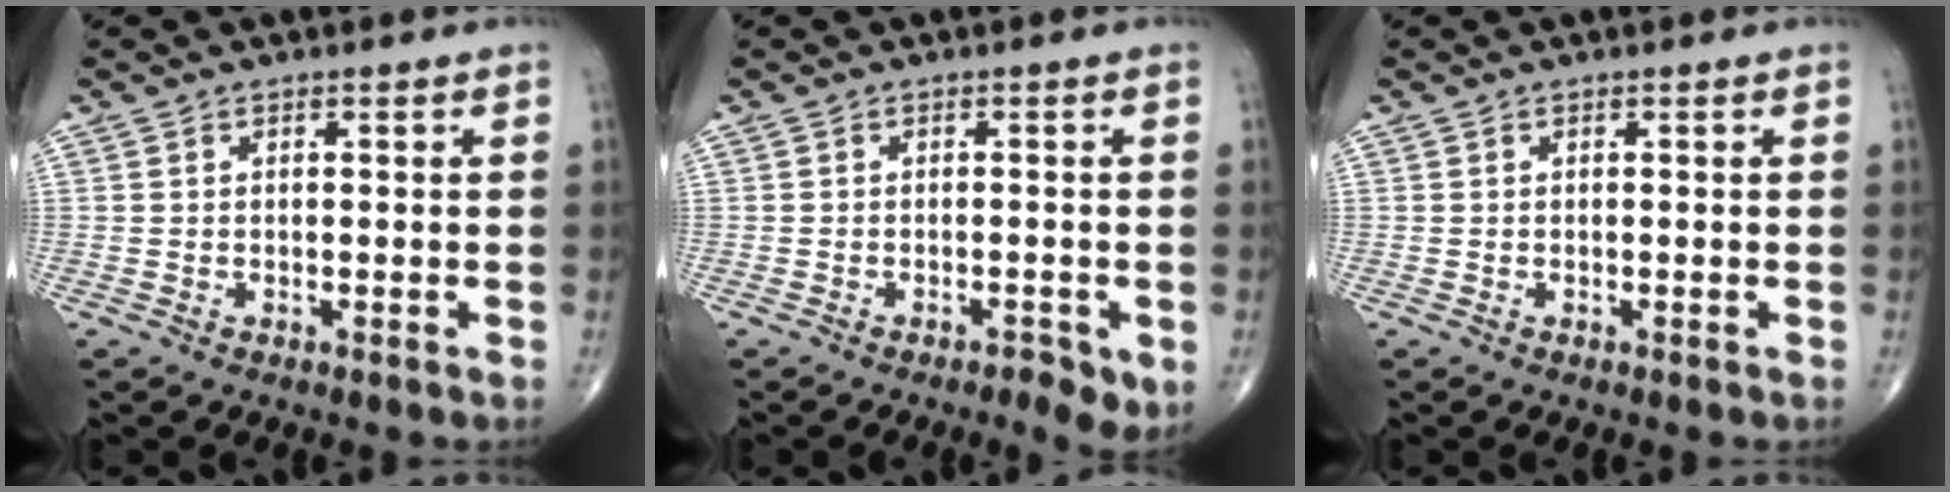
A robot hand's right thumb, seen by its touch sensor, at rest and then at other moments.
{"total": 3.6, "force": [-1.5, 1.3, 2.9], "torque": [-0.044, 0.002, -0.019]}
{"total": 0.0}